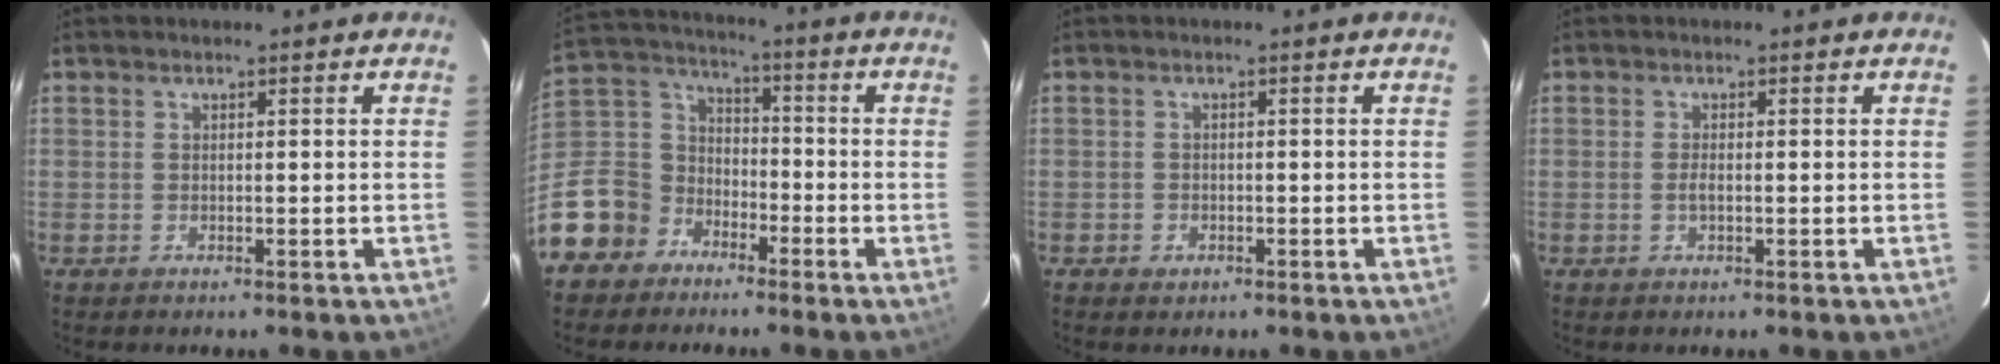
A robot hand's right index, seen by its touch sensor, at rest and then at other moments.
{"total": 13.3, "force": [-8.2, 10.2, 1.9], "torque": [-0.083, 0.048, -0.156]}
{"total": 1.8, "force": [-0.9, 1.5, 0.4], "torque": [-0.007, 0.001, -0.013]}
{"total": 1.2, "force": [-0.3, 0.3, 1.1], "torque": [-0.023, -0.001, -0.007]}